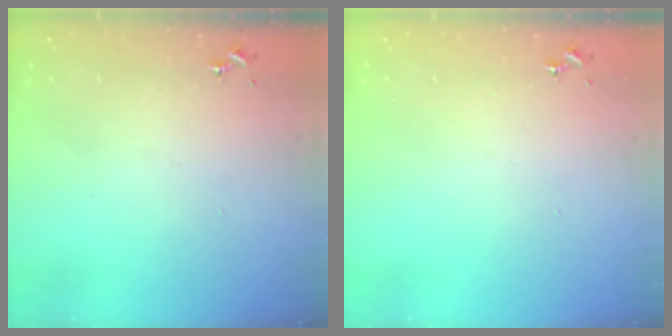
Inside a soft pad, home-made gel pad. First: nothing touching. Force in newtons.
{"total": 0.0}